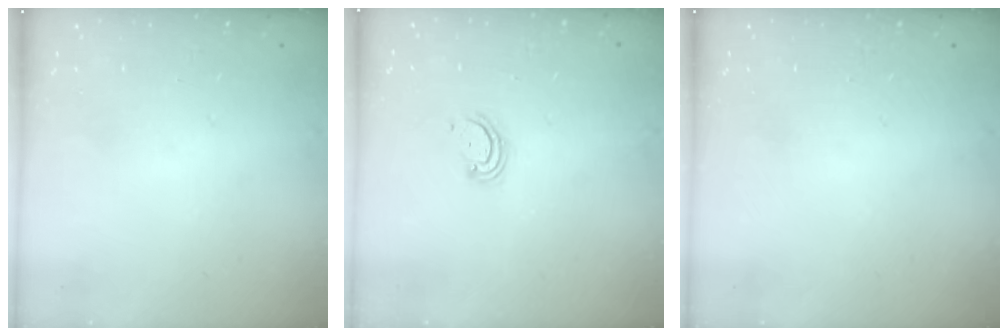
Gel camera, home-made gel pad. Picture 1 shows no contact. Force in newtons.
{"total": 3.1, "press": 3.1, "slide": 0.4}
{"total": 0.0}